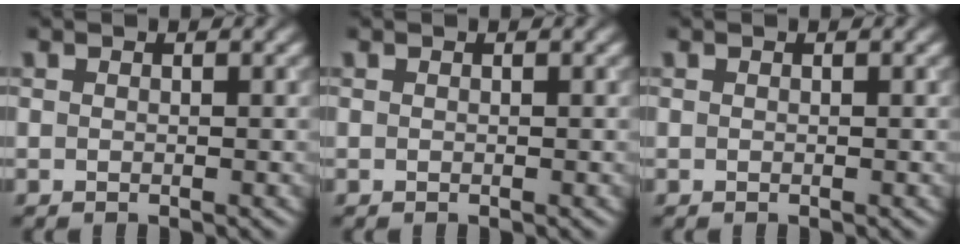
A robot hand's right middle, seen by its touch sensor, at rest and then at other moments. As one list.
[{"total": 0.0}, {"total": 0.0}]